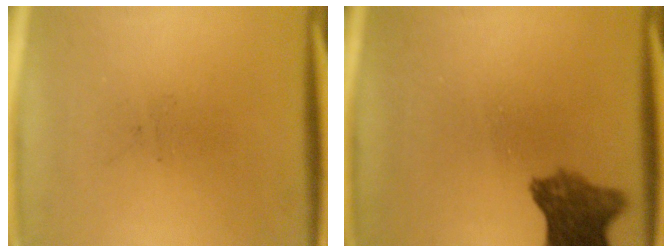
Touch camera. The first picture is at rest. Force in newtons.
{"total": 7.1}